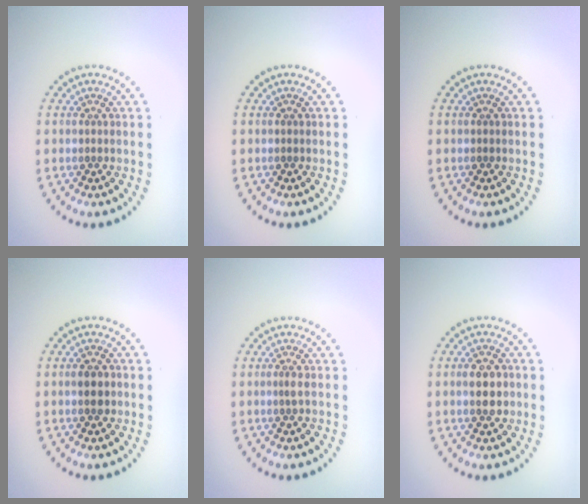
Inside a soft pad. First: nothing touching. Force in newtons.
{"total": 0.0}
{"total": 0.0}
{"total": 2.1, "press": 2.1, "slide": 0.0}
{"total": 0.9, "press": 0.6, "slide": 0.7}
{"total": 2.9, "press": 2.9, "slide": 0.1}